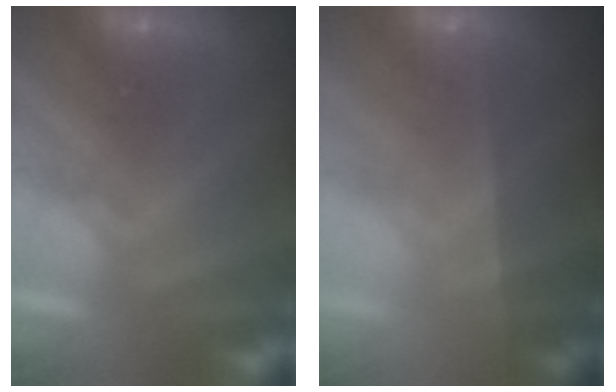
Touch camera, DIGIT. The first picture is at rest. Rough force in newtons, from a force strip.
{"total": 7.4}